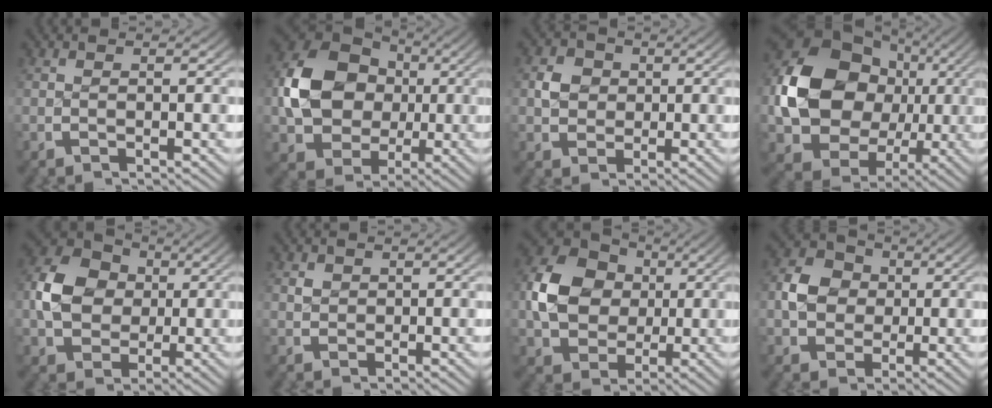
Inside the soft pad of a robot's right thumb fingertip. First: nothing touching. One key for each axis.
{"total": 11.7, "fx": 1.5, "fy": 9.3, "fz": 6.9, "tx": -0.176, "ty": -0.039, "tz": 0.047}
{"total": 2.4, "fx": 0.6, "fy": 2.3, "fz": 0.7, "tx": -0.009, "ty": -0.005, "tz": 0.019}
{"total": 14.1, "fx": 0.6, "fy": 10.9, "fz": 9.0, "tx": -0.211, "ty": -0.050, "tz": 0.036}
{"total": 9.2, "fx": 1.7, "fy": 7.4, "fz": 5.2, "tx": -0.117, "ty": -0.012, "tz": 0.038}
{"total": 0.9, "fx": 0.6, "fy": 0.4, "fz": -0.5, "tx": 0.015, "ty": -0.005, "tz": 0.018}
{"total": 10.3, "fx": 1.7, "fy": 8.3, "fz": 5.9, "tx": -0.148, "ty": -0.025, "tz": 0.046}
{"total": 5.6, "fx": 0.7, "fy": 4.8, "fz": 2.8, "tx": -0.056, "ty": -0.007, "tz": 0.017}